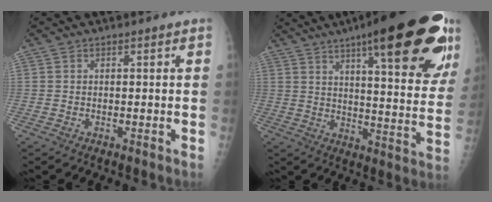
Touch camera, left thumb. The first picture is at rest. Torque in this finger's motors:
{"motor_torque": [2.65, 2.36, 1.86, -0.91, 0.58]}